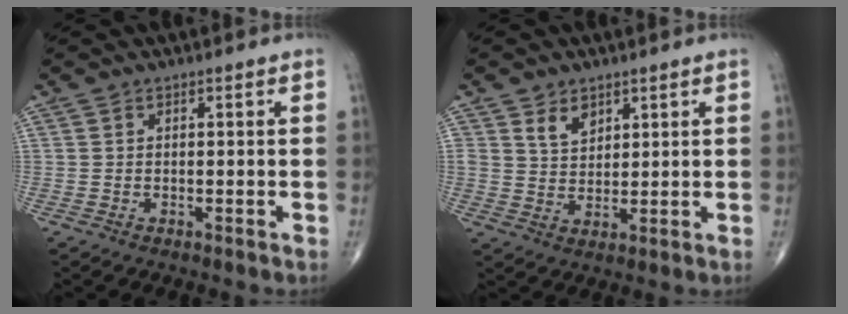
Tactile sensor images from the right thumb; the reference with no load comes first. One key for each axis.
{"total": 4.5, "fx": 2.7, "fy": 2.9, "fz": 2.0, "tx": -0.013, "ty": -0.021, "tz": 0.054}